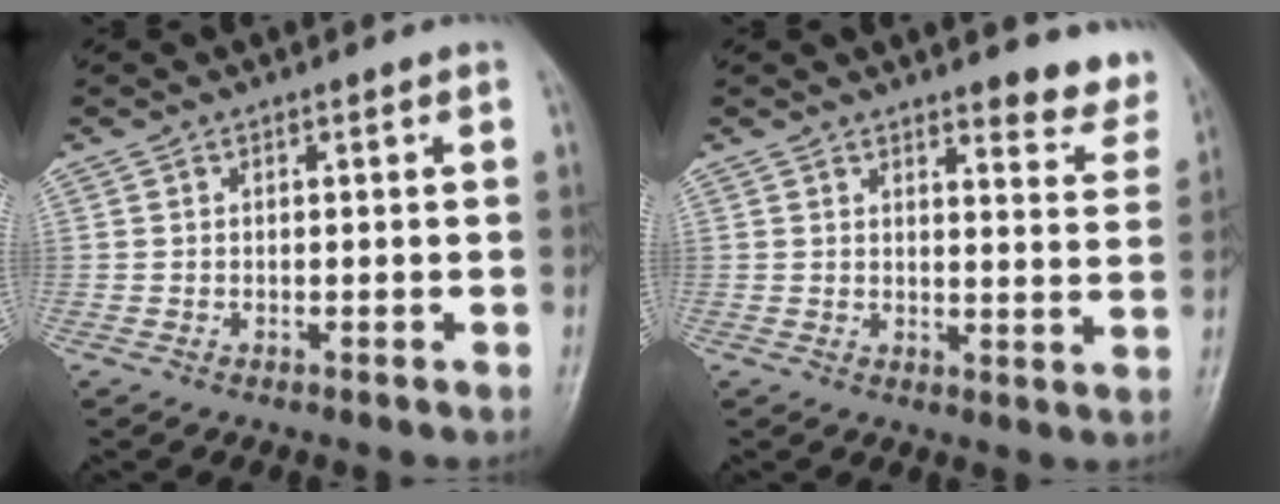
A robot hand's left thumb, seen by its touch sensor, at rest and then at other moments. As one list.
[{"total": 7.7, "force": [6.8, 2.2, 3.0], "torque": [-0.003, -0.045, 0.064]}]